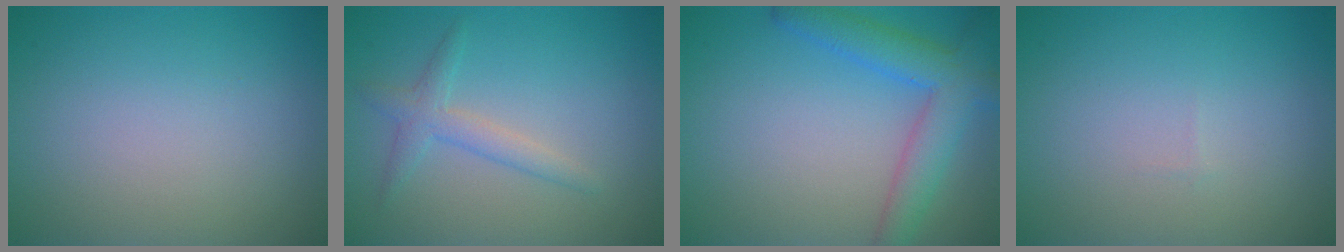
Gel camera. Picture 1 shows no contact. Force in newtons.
{"total": 2.2, "press": 2.2, "slide": 0.1}
{"total": 5.1, "press": 5.0, "slide": 0.3}
{"total": 0.0}